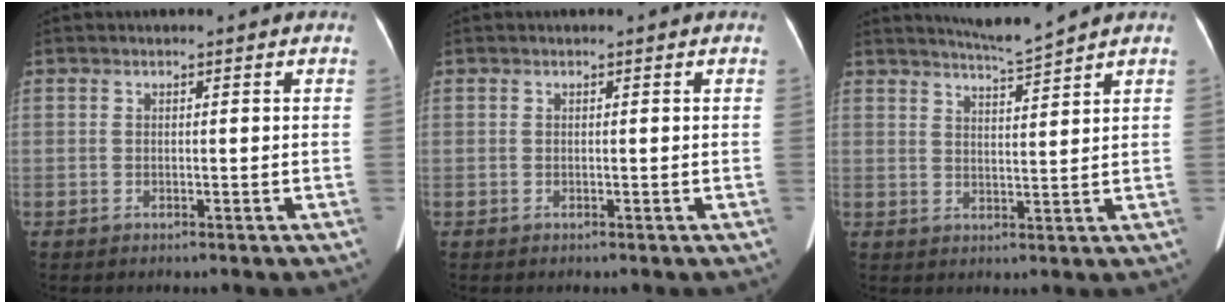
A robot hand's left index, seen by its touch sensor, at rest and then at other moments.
{"total": 0.0}
{"total": 4.0, "force": [3.7, -1.4, 0.7], "torque": [-0.015, -0.014, 0.069]}